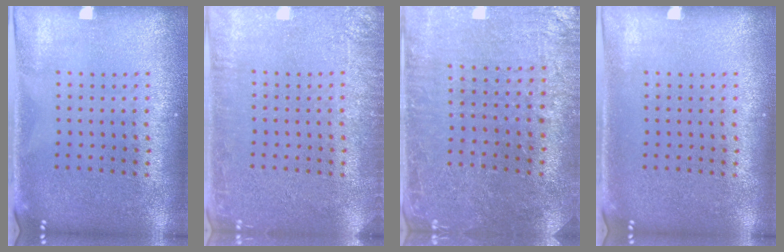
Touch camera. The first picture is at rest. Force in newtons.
{"total": 2.9, "press": 2.9, "slide": 0.4}
{"total": 1.2, "press": 1.2, "slide": 0.1}
{"total": 0.0}